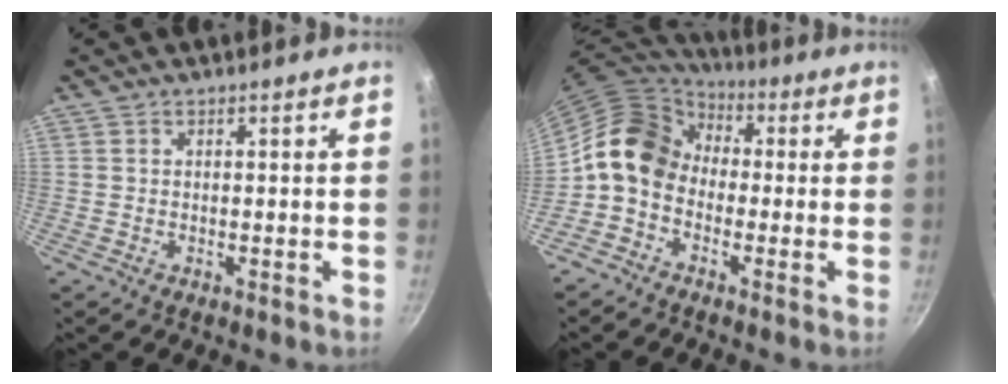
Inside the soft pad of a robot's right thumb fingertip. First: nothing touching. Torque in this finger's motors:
{"motor_torque": [0.53, 1.34, 1.09, -1.15, 0.38]}